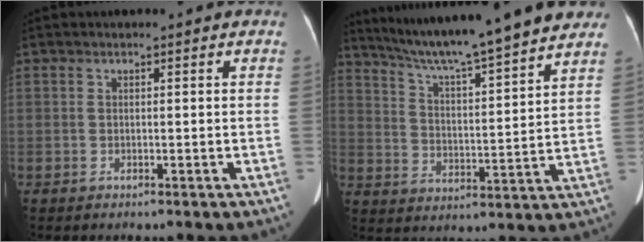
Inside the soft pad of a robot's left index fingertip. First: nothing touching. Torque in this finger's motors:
{"motor_torque": [0.59, -1.54, 0.14, 0.04]}